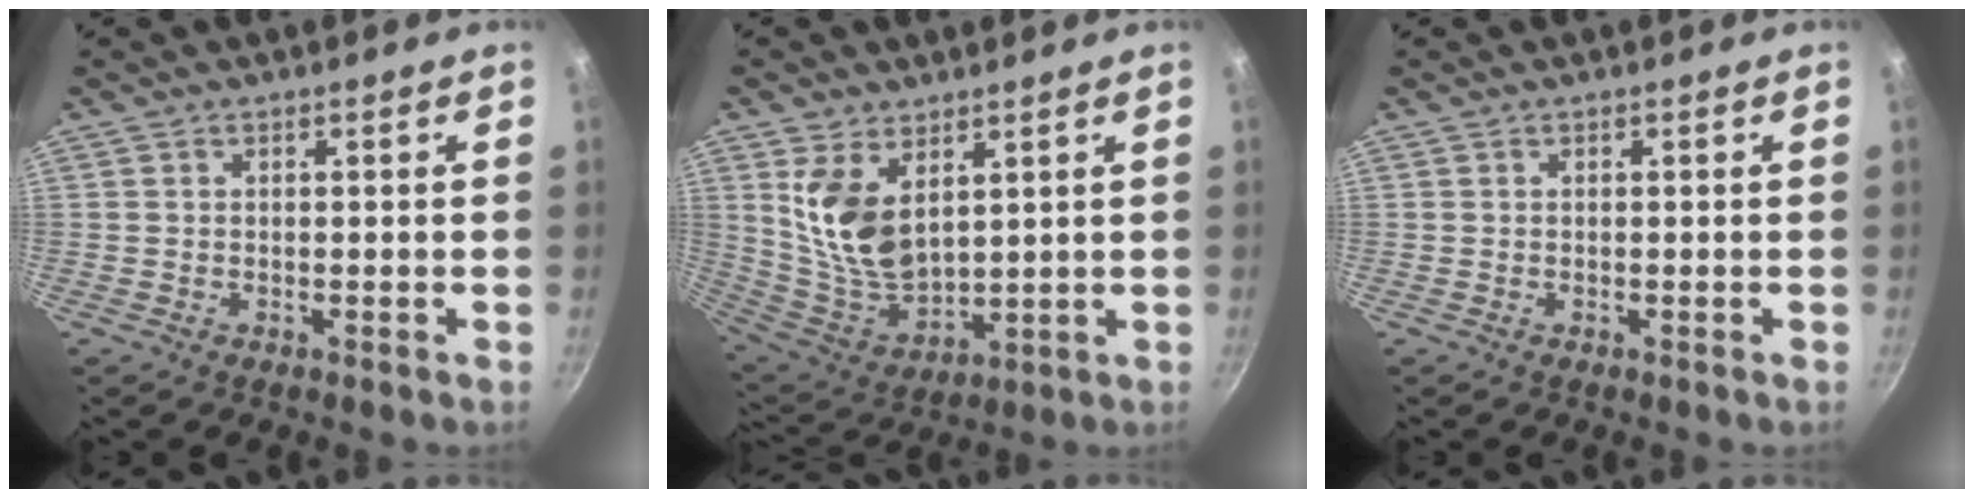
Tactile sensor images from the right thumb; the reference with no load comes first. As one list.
[{"total": 12.3, "force": [4.6, 7.0, 9.0], "torque": [-0.162, -0.047, 0.105]}, {"total": 0.0}]